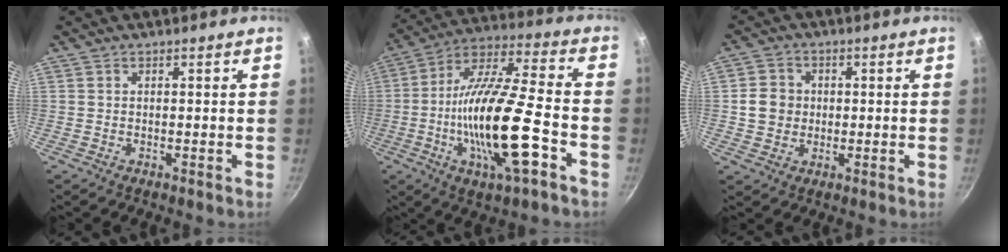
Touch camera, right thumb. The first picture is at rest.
{"total": 21.5, "force": [-6.2, 5.6, 19.8], "torque": [-0.358, 0.026, -0.119]}
{"total": 5.7, "force": [0.2, 5.2, 2.3], "torque": [-0.017, 0.009, -0.003]}